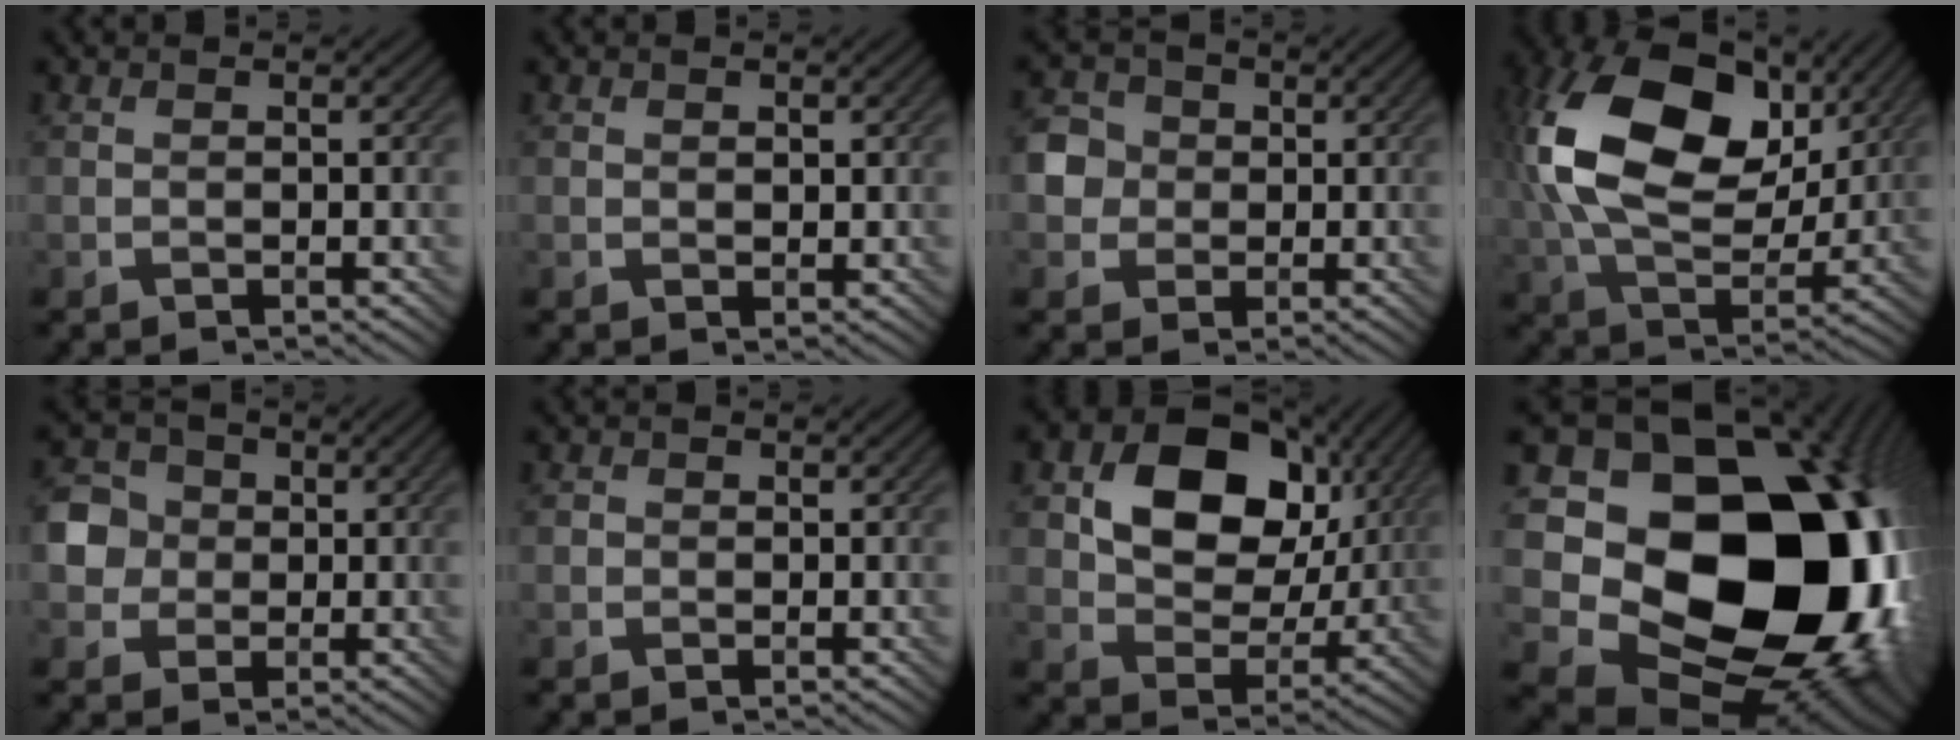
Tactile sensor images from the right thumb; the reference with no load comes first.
{"total": 0.9, "force": [0.5, 0.7, 0.3], "torque": [-0.006, -0.004, 0.009]}
{"total": 5.0, "force": [0.1, 4.7, 1.8], "torque": [-0.050, 0.008, -0.011]}
{"total": 18.5, "force": [5.6, 11.8, 13.1], "torque": [-0.284, 0.016, 0.100]}
{"total": 5.7, "force": [0.2, 5.3, 2.2], "torque": [-0.058, 0.008, -0.010]}
{"total": 1.0, "force": [-0.1, 1.0, 0.1], "torque": [0.002, -0.004, -0.004]}
{"total": 14.3, "force": [4.5, 10.3, 8.8], "torque": [-0.164, -0.005, 0.083]}
{"total": 21.9, "force": [0.3, 17.2, 13.5], "torque": [-0.270, -0.062, 0.066]}